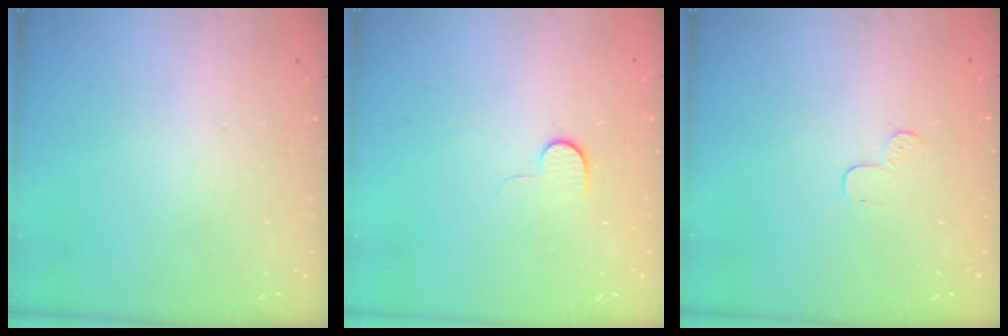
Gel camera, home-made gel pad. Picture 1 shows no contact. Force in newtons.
{"total": 4.8, "press": 4.7, "slide": 0.5}
{"total": 3.2, "press": 3.2, "slide": 0.3}